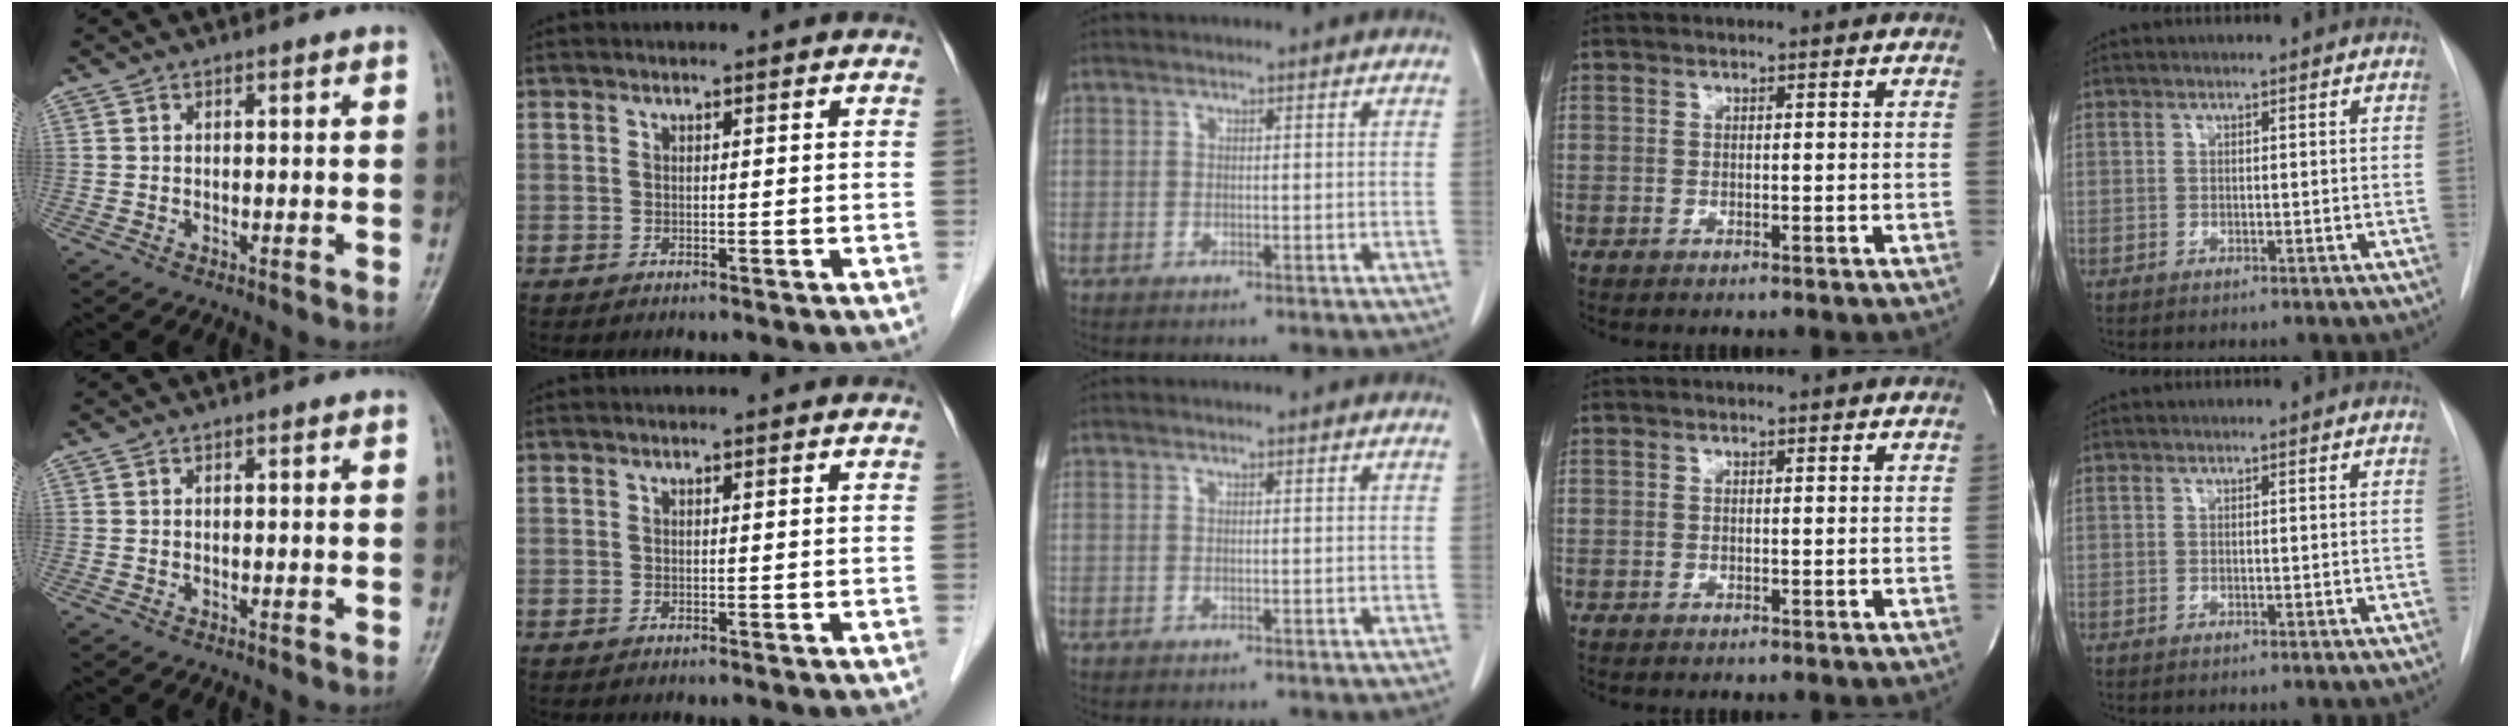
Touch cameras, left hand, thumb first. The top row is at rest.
{}